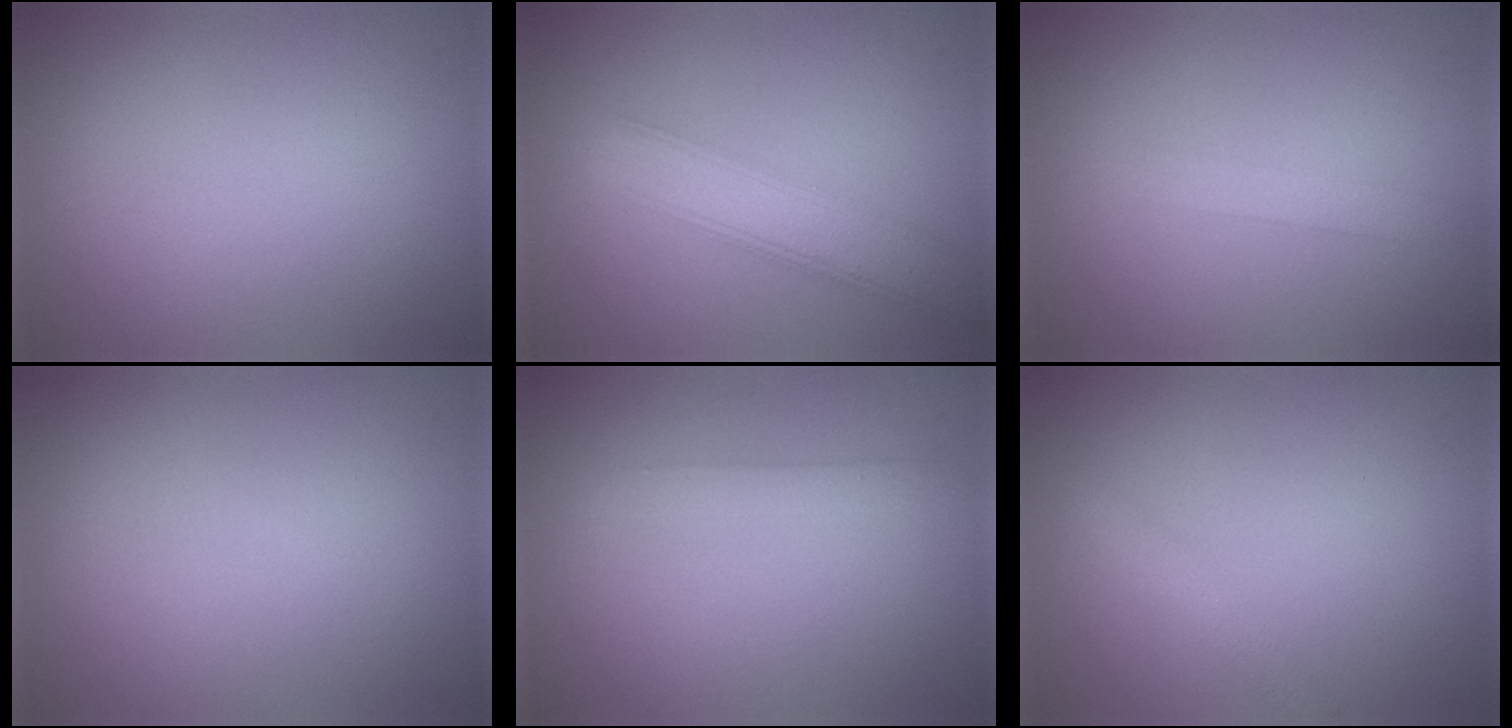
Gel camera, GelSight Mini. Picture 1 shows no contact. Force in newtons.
{"total": 4.7, "press": 4.7, "slide": 0.3}
{"total": 1.6, "press": 1.6, "slide": 0.0}
{"total": 0.0}
{"total": 1.4, "press": 1.4, "slide": 0.1}
{"total": 1.5, "press": 1.5, "slide": 0.1}